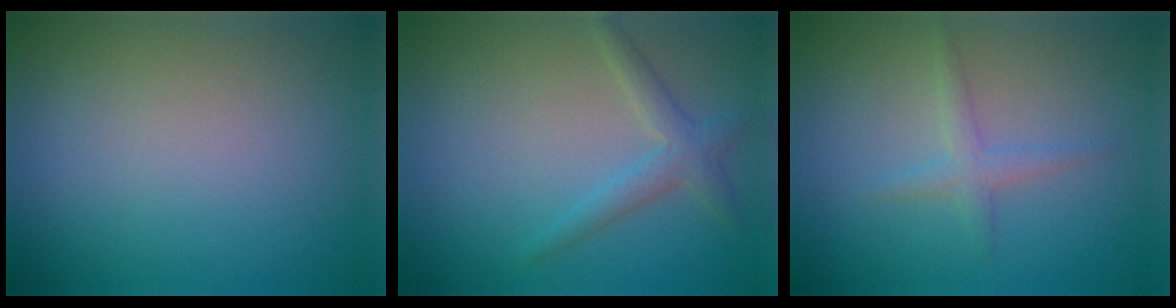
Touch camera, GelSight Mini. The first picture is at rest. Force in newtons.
{"total": 3.3, "press": 3.3, "slide": 0.2}
{"total": 1.6, "press": 1.6, "slide": 0.1}